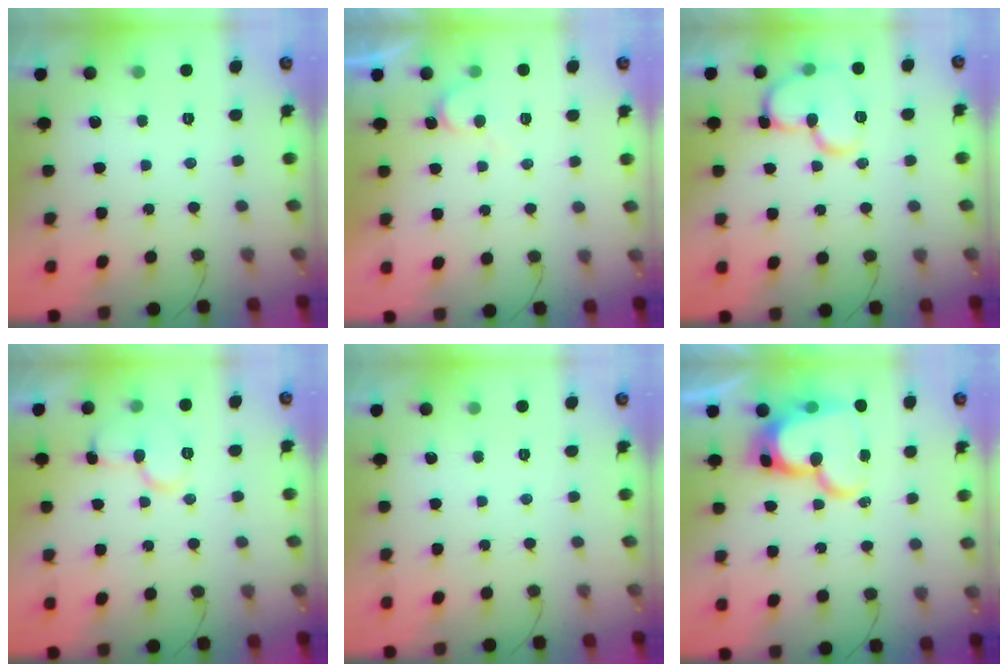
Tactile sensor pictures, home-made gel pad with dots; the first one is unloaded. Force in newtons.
{"total": 5.9, "press": 5.9, "slide": 0.5}
{"total": 12.5, "press": 12.4, "slide": 1.3}
{"total": 9.2, "press": 9.1, "slide": 1.1}
{"total": 0.0}
{"total": 18.8, "press": 18.7, "slide": 1.5}